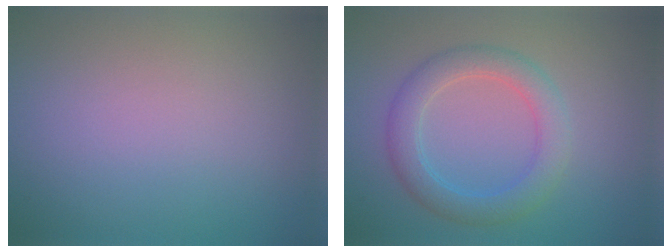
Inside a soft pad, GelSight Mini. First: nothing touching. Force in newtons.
{"total": 3.9, "press": 3.9, "slide": 0.0}